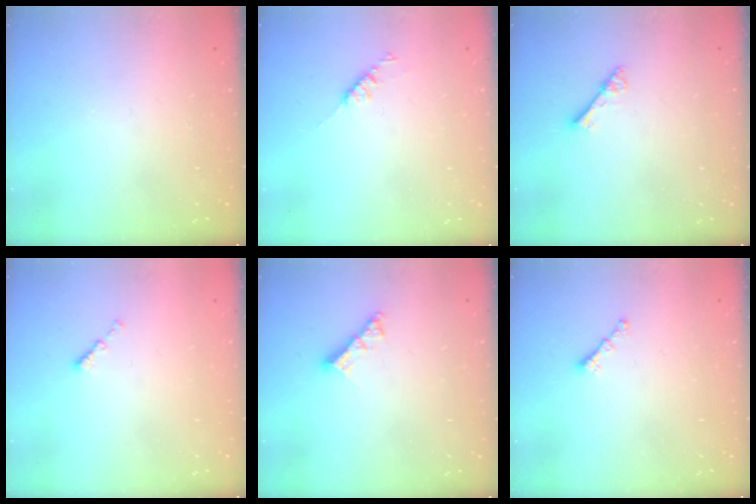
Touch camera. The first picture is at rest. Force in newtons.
{"total": 3.5, "press": 3.4, "slide": 0.6}
{"total": 2.8, "press": 2.8, "slide": 0.3}
{"total": 0.0}
{"total": 6.0, "press": 6.0, "slide": 0.7}
{"total": 0.8, "press": 0.7, "slide": 0.4}